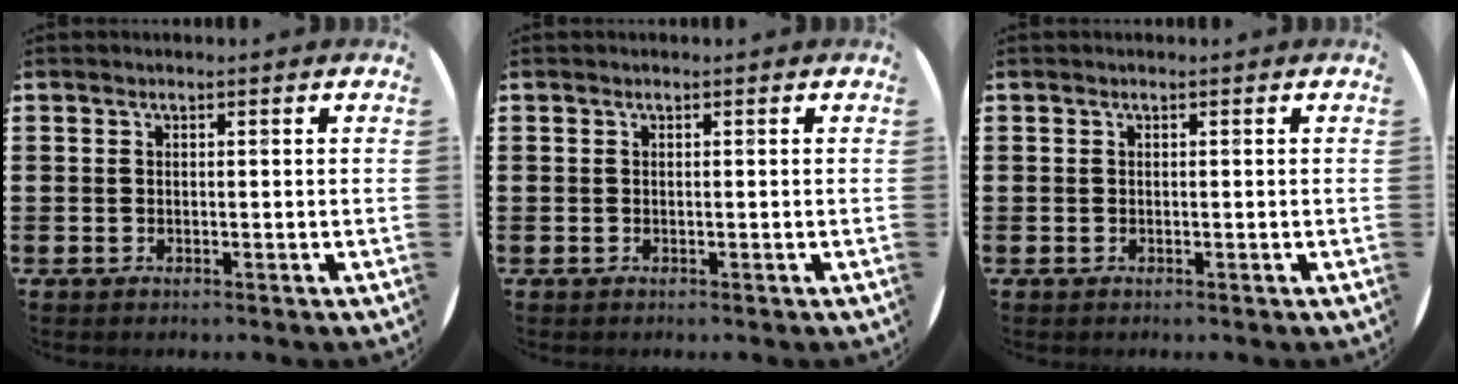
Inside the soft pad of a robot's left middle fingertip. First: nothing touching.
{"total": 0.0}
{"total": 0.0}